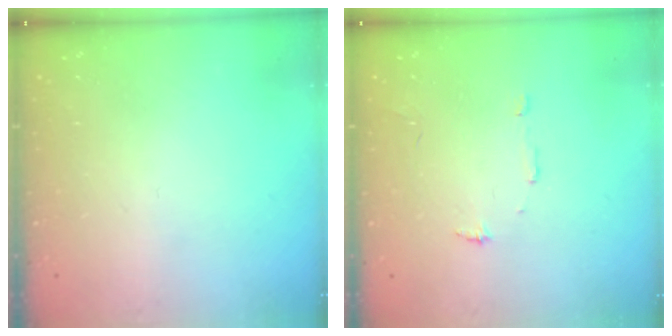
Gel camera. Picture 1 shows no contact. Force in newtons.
{"total": 4.7, "press": 4.7, "slide": 0.3}